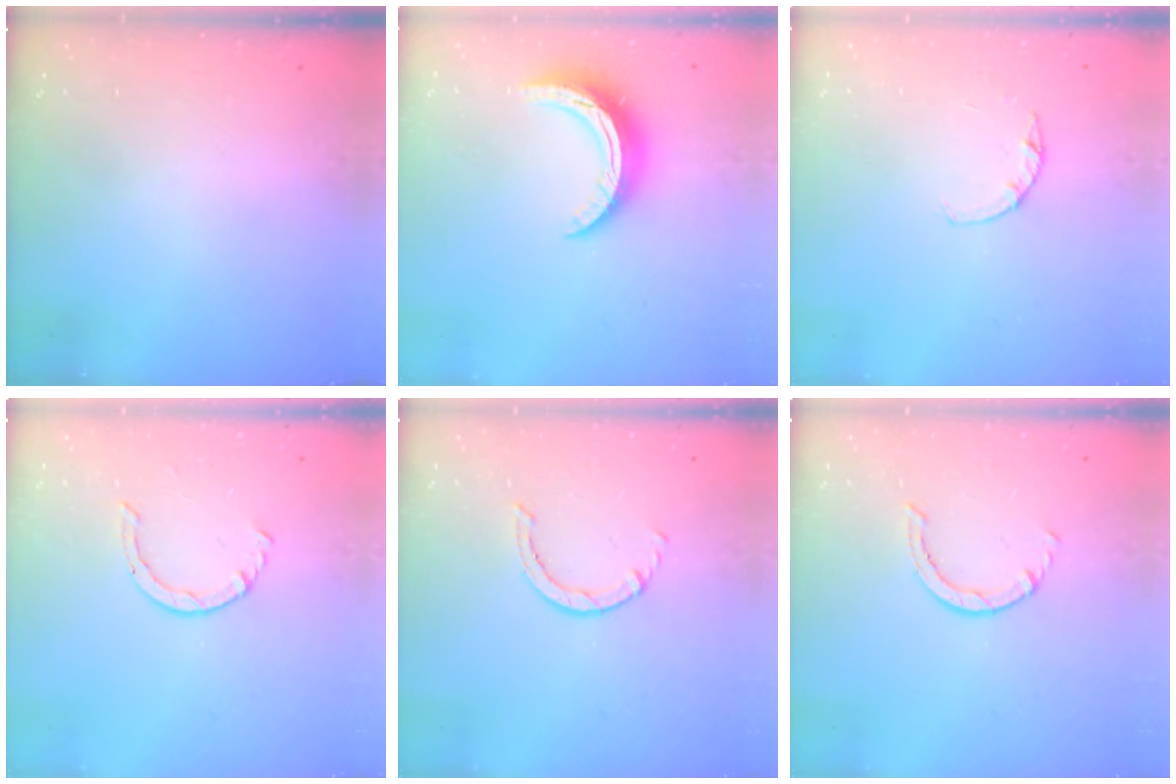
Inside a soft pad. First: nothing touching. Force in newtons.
{"total": 10.8, "press": 10.8, "slide": 0.5}
{"total": 2.2, "press": 2.2, "slide": 0.4}
{"total": 2.6, "press": 2.6, "slide": 0.3}
{"total": 0.8, "press": 0.7, "slide": 0.2}
{"total": 0.8, "press": 0.7, "slide": 0.2}